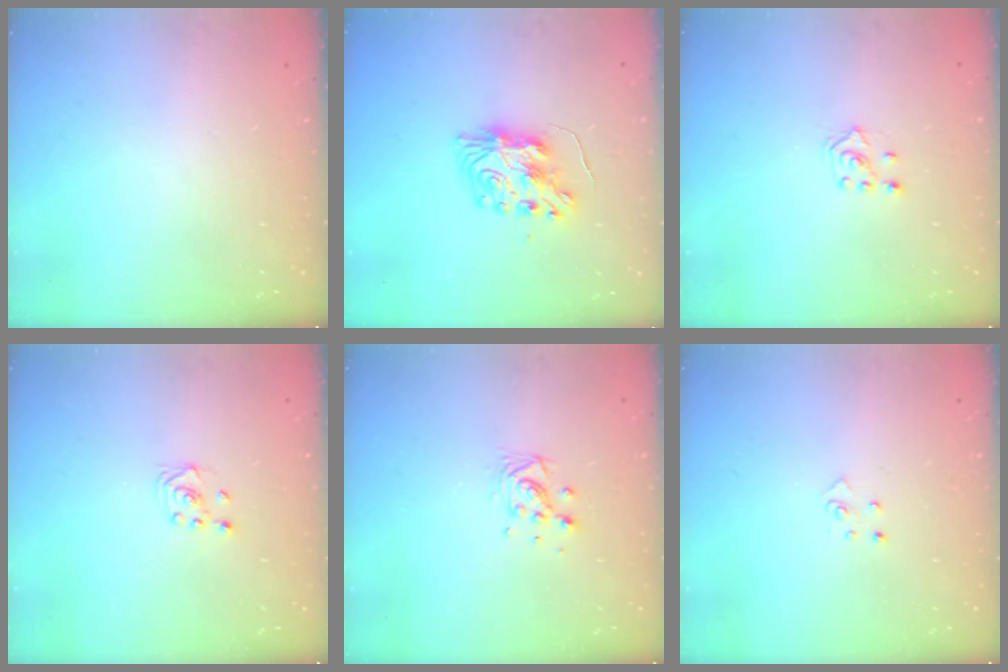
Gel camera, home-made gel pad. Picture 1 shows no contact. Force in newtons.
{"total": 9.0, "press": 9.0, "slide": 0.9}
{"total": 4.0, "press": 3.9, "slide": 1.0}
{"total": 2.3, "press": 2.2, "slide": 0.7}
{"total": 7.7, "press": 7.3, "slide": 2.4}
{"total": 2.6, "press": 2.6, "slide": 0.3}